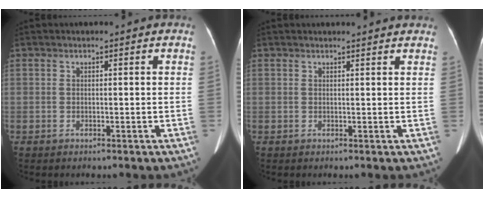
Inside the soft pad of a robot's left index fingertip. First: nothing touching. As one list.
[{"total": 5.5, "force": [5.3, 0.4, 1.5], "torque": [-0.018, 0.018, 0.049]}]